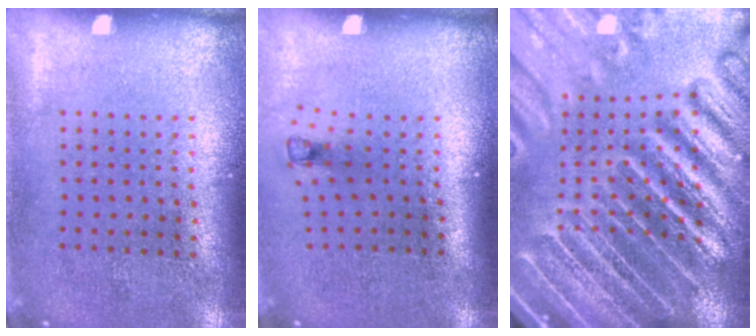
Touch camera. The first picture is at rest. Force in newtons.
{"total": 0.8, "press": 0.4, "slide": 0.7}
{"total": 5.4, "press": 4.7, "slide": 2.6}